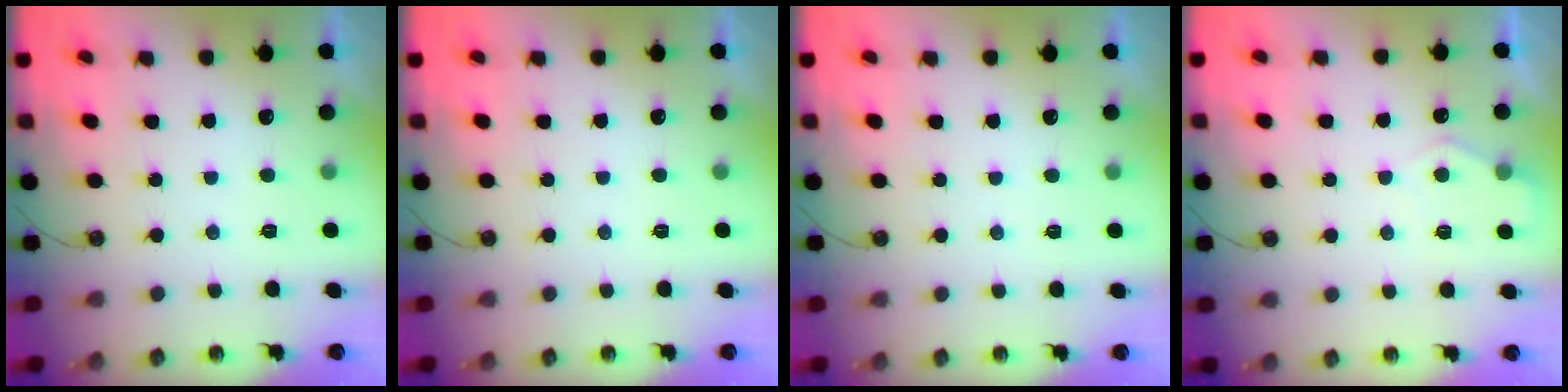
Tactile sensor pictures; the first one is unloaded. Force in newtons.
{"total": 0.0}
{"total": 3.0, "press": 3.0, "slide": 0.3}
{"total": 4.5, "press": 4.4, "slide": 0.6}